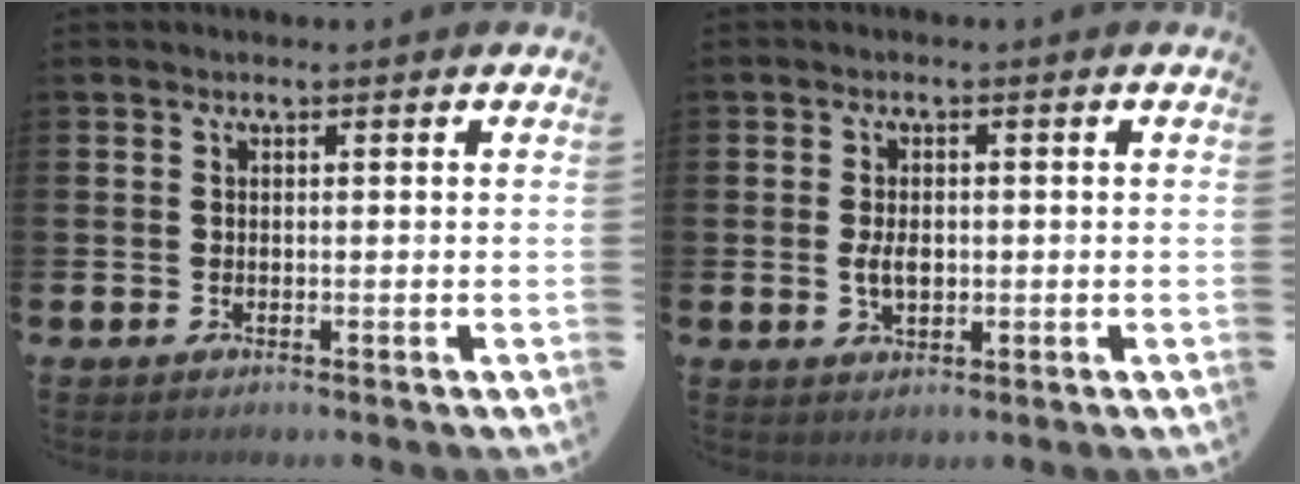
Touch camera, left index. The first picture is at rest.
{"total": 3.1, "force": [0.0, 1.9, 2.5], "torque": [-0.039, 0.003, -0.004]}